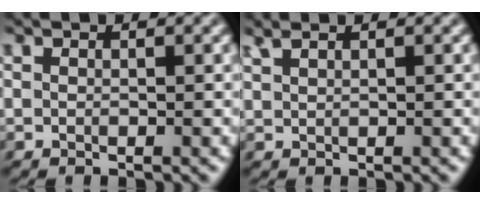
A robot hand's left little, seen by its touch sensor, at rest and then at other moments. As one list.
[{"total": 1.1, "force": [0.9, 0.2, 0.6], "torque": [-0.014, 0.006, 0.021]}]